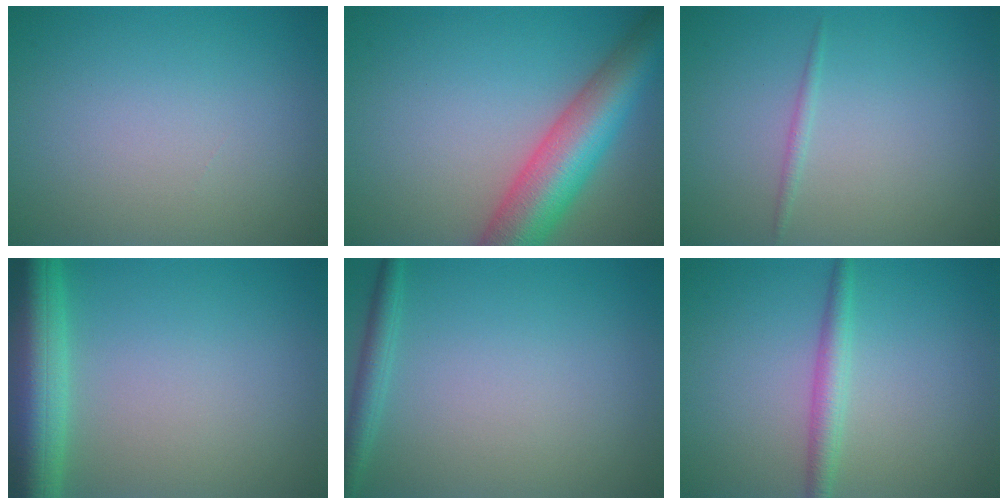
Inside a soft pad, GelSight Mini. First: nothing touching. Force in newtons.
{"total": 8.8, "press": 8.8, "slide": 0.3}
{"total": 0.7, "press": 0.7, "slide": 0.0}
{"total": 7.5, "press": 7.4, "slide": 0.4}
{"total": 1.8, "press": 1.8, "slide": 0.1}
{"total": 2.3, "press": 2.3, "slide": 0.0}